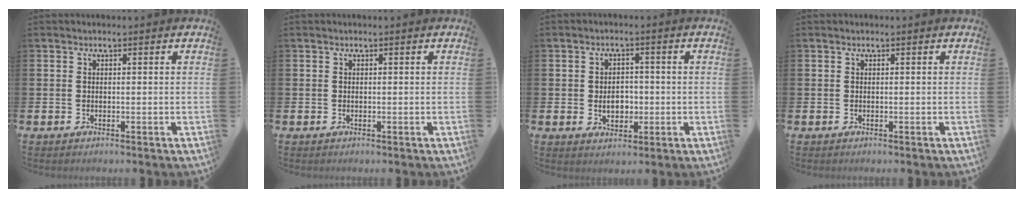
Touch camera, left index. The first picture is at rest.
{"total": 0.0}
{"total": 3.6, "force": [-0.3, 2.7, 2.4], "torque": [-0.027, -0.003, -0.014]}
{"total": 0.0}